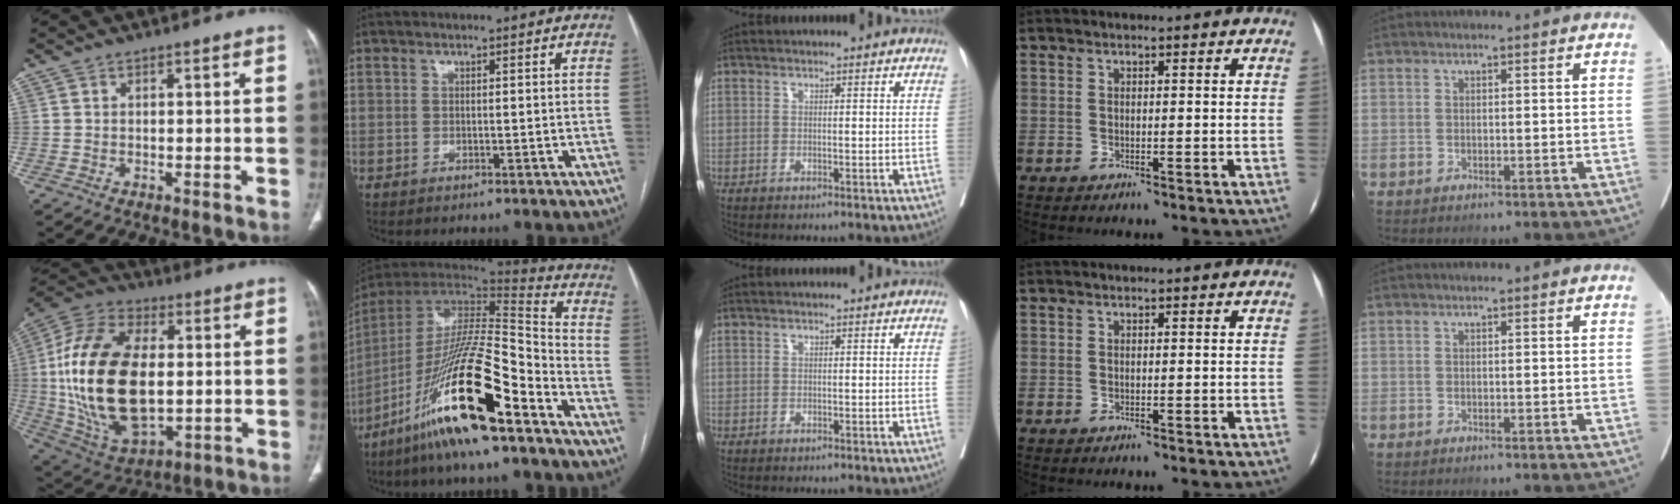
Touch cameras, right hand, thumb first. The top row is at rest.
{"thumb": {"total": 26.3, "force": [0.4, 14.8, 21.8], "torque": [-0.429, -0.002, 0.019]}, "index": {"total": 23.5, "force": [-14.2, 2.8, 18.5], "torque": [-0.362, -0.037, -0.262]}}